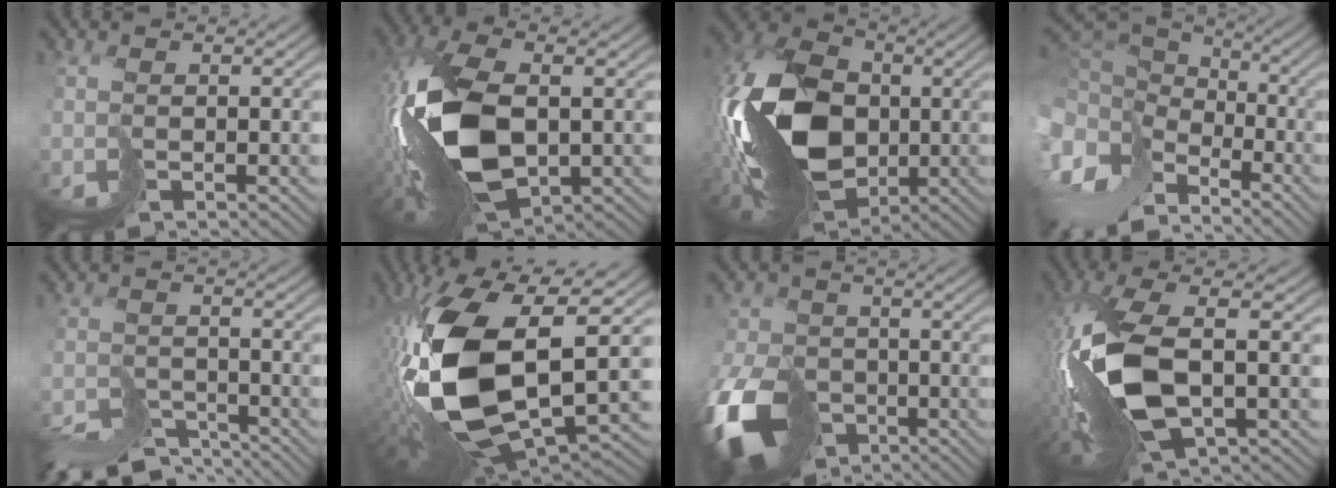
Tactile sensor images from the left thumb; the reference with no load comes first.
{"total": 13.9, "force": [-1.8, 7.1, 11.8], "torque": [-0.265, -0.005, -0.035]}
{"total": 17.4, "force": [-2.2, 11.7, 12.7], "torque": [-0.268, 0.006, -0.054]}
{"total": 13.1, "force": [-6.3, 8.8, 7.2], "torque": [-0.215, -0.039, -0.083]}
{"total": 7.6, "force": [-7.2, 1.9, 1.5], "torque": [-0.025, -0.007, -0.130]}
{"total": 17.6, "force": [-0.8, 9.4, 14.8], "torque": [-0.327, -0.024, -0.004]}
{"total": 13.9, "force": [-6.6, 9.7, 7.4], "torque": [-0.191, -0.054, -0.117]}
{"total": 12.0, "force": [-1.6, 4.8, 10.8], "torque": [-0.249, -0.002, -0.029]}